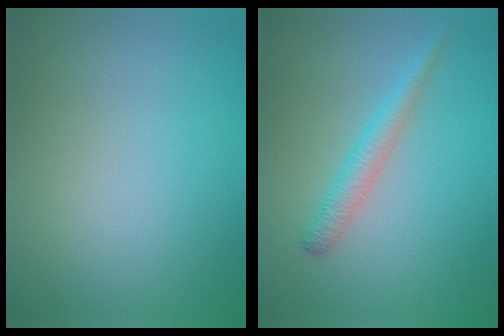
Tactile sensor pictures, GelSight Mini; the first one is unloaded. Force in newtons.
{"total": 2.3, "press": 2.3, "slide": 0.0}